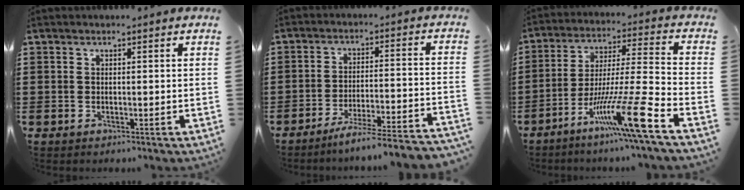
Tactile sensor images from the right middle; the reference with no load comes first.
{"total": 5.8, "force": [-5.2, -1.1, 2.2], "torque": [-0.040, -0.021, -0.104]}
{"total": 13.9, "force": [-8.3, -0.1, 11.1], "torque": [-0.206, -0.002, -0.154]}